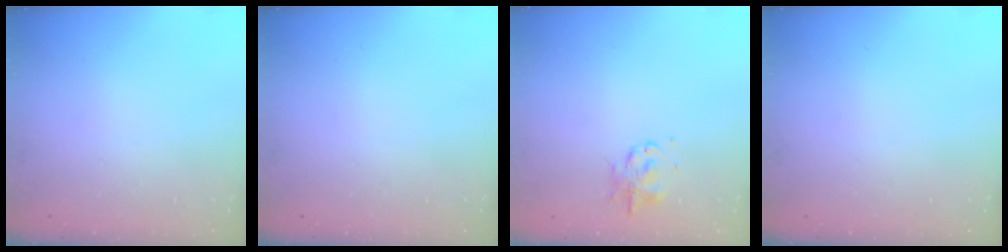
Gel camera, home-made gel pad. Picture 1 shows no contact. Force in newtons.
{"total": 0.0}
{"total": 2.8, "press": 2.8, "slide": 0.2}
{"total": 0.0}